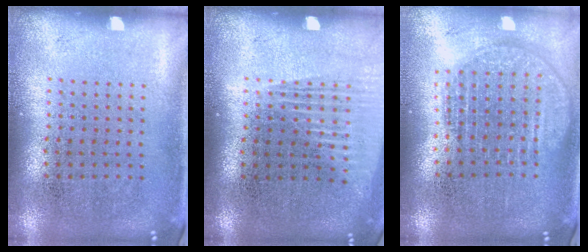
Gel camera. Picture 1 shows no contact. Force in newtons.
{"total": 1.3, "press": 1.2, "slide": 0.2}
{"total": 1.8, "press": 1.6, "slide": 0.9}